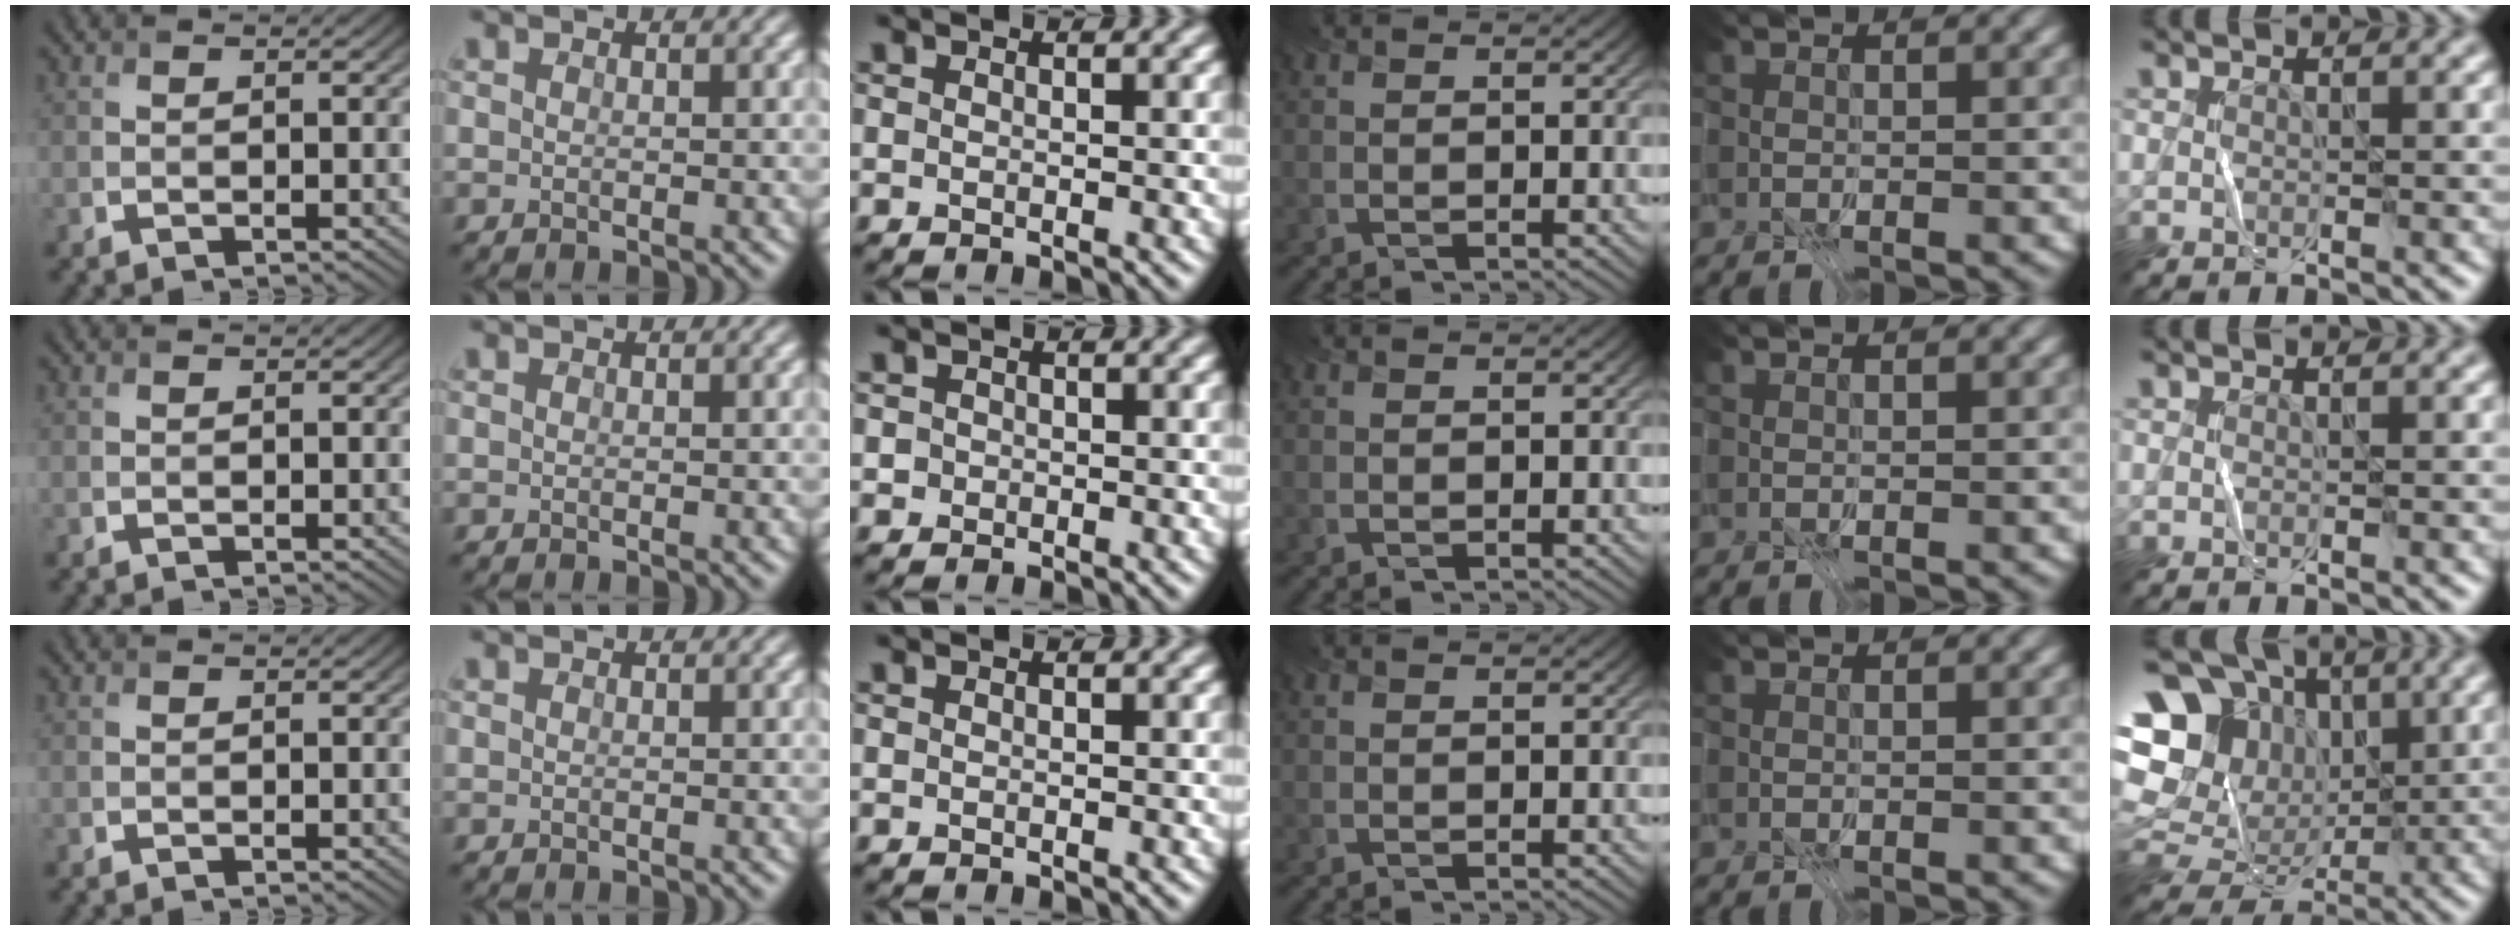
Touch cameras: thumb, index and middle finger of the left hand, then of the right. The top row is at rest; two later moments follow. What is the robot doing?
{"motion": "fold", "object": "file"}